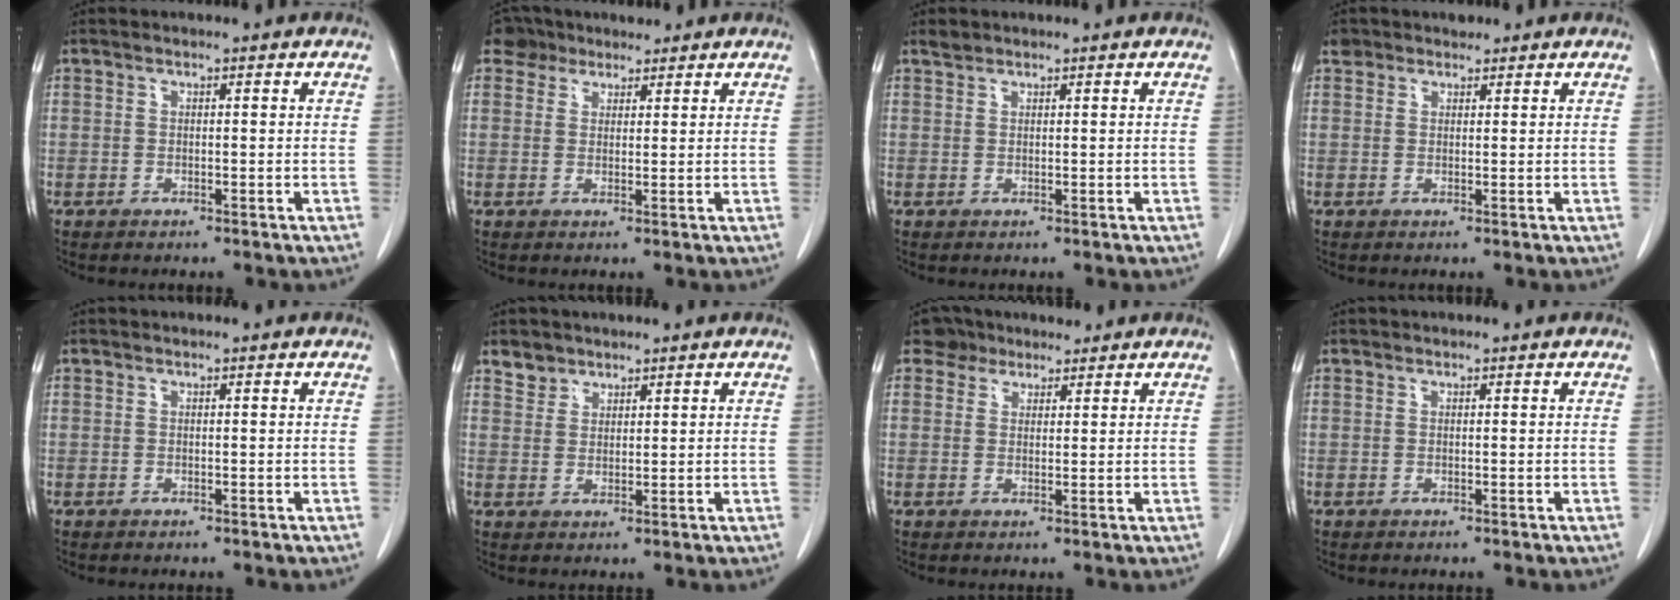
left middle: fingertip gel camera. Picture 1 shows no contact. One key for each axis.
{"total": 3.8, "fx": 2.9, "fy": 2.4, "fz": 0.0, "tx": 0.000, "ty": 0.023, "tz": 0.049}
{"total": 0.9, "fx": 0.8, "fy": 0.3, "fz": 0.0, "tx": -0.004, "ty": 0.003, "tz": 0.017}
{"total": 2.0, "fx": 1.4, "fy": 1.3, "fz": -0.1, "tx": 0.007, "ty": 0.011, "tz": 0.020}
{"total": 0.0}
{"total": 2.6, "fx": 2.1, "fy": 1.5, "fz": -0.1, "tx": 0.004, "ty": 0.008, "tz": 0.035}
{"total": 3.5, "fx": 2.8, "fy": 2.2, "fz": -0.1, "tx": 0.004, "ty": 0.021, "tz": 0.046}
{"total": 0.0}